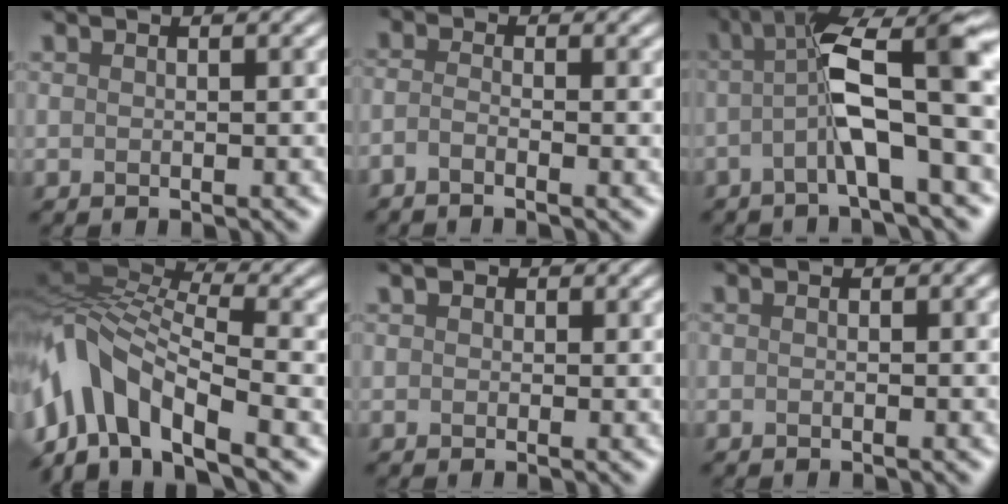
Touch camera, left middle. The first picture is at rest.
{"total": 2.4, "force": [-2.0, -1.0, -0.8], "torque": [-0.016, -0.006, -0.024]}
{"total": 6.9, "force": [-1.2, 0.4, 6.8], "torque": [-0.140, 0.022, -0.011]}
{"total": 8.4, "force": [-4.3, 3.7, 6.2], "torque": [-0.150, 0.018, -0.068]}
{"total": 1.2, "force": [-0.3, -0.6, -1.0], "torque": [-0.001, 0.001, 0.010]}
{"total": 1.0, "force": [-0.3, 0.4, 0.9], "torque": [-0.006, 0.012, -0.006]}